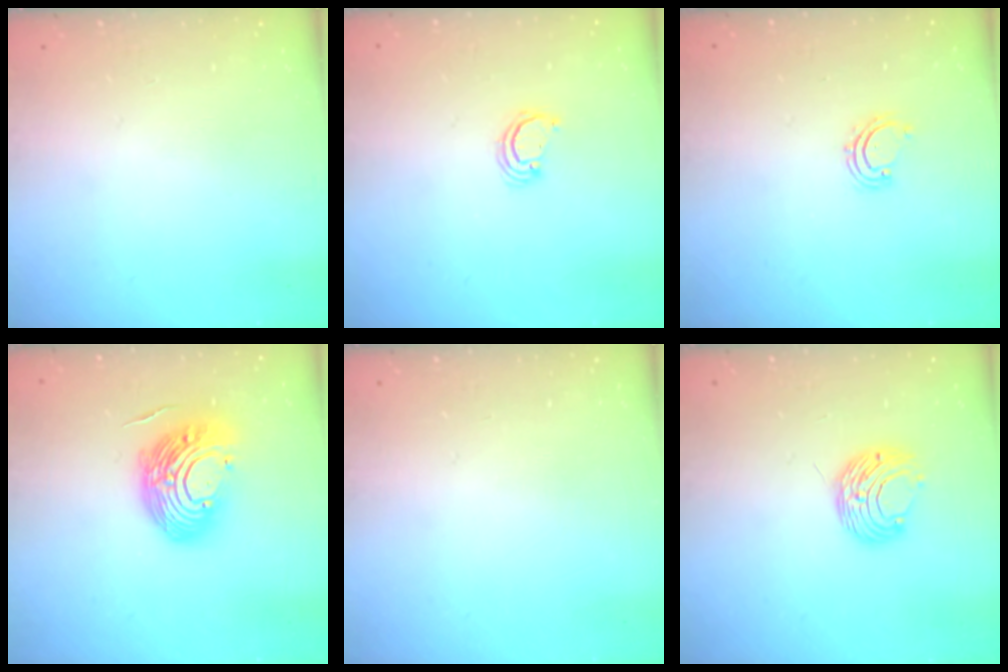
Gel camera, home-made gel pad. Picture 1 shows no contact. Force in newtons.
{"total": 2.6, "press": 2.6, "slide": 0.2}
{"total": 2.7, "press": 2.6, "slide": 0.5}
{"total": 14.4, "press": 14.2, "slide": 2.4}
{"total": 0.0}
{"total": 8.5, "press": 8.5, "slide": 0.6}